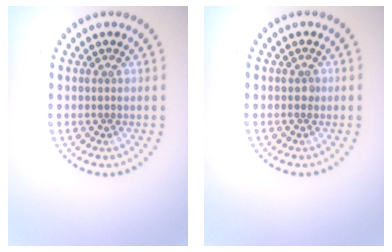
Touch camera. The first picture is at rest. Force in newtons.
{"total": 0.6, "press": 0.5, "slide": 0.3}